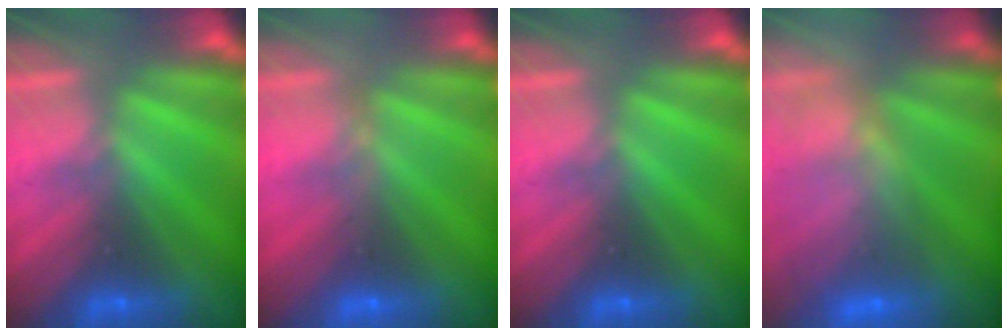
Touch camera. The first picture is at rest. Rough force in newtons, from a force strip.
{"total": 3.4}
{"total": 0.0}
{"total": 5.9}